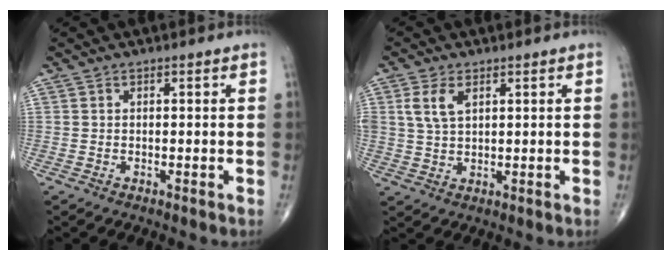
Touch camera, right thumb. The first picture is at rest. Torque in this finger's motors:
{"motor_torque": [0.39, 0.40, 1.03, 0.07, 0.32]}